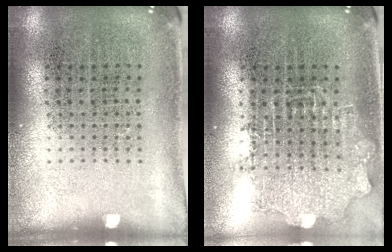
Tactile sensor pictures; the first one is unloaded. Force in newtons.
{"total": 1.2, "press": 1.1, "slide": 0.5}